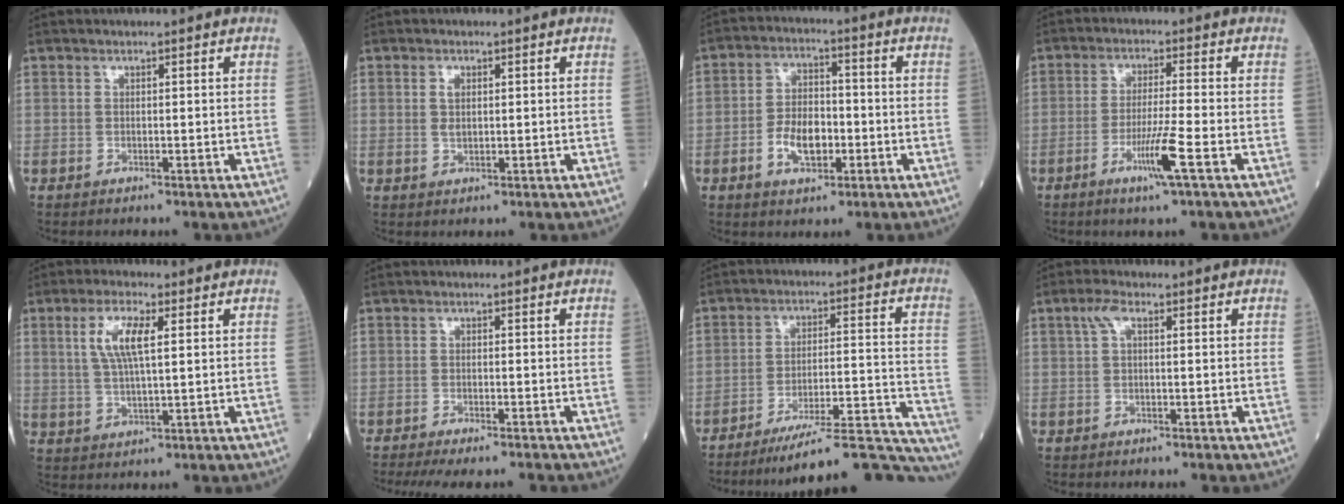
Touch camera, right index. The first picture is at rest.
{"total": 1.7, "force": [0.6, 0.9, 1.4], "torque": [-0.029, 0.000, 0.015]}
{"total": 7.0, "force": [-2.1, 3.8, 5.5], "torque": [-0.109, 0.010, -0.035]}
{"total": 6.1, "force": [-2.7, -0.8, 5.4], "torque": [-0.104, -0.013, -0.052]}
{"total": 6.8, "force": [2.2, 1.3, 6.3], "torque": [-0.134, 0.007, 0.046]}
{"total": 9.3, "force": [-8.3, 1.0, 4.1], "torque": [-0.052, -0.015, -0.112]}
{"total": 22.3, "force": [-21.2, -0.4, 6.8], "torque": [-0.037, 0.020, -0.288]}
{"total": 2.2, "force": [0.7, 0.6, 2.0], "torque": [-0.045, 0.016, 0.017]}